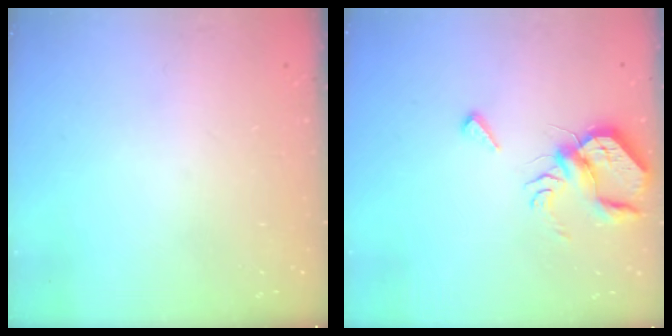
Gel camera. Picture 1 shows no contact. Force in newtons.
{"total": 7.5, "press": 7.5, "slide": 0.6}